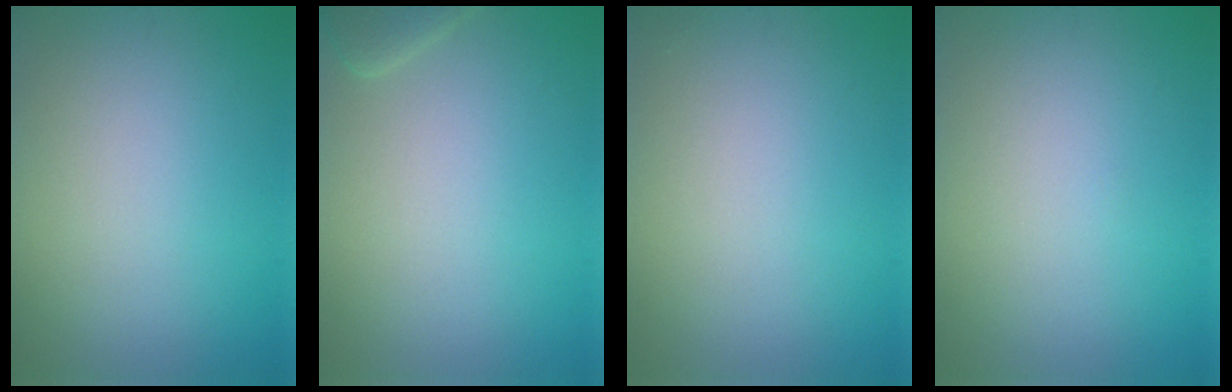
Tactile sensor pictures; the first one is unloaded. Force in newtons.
{"total": 1.6, "press": 1.6, "slide": 0.2}
{"total": 0.0}
{"total": 0.0}